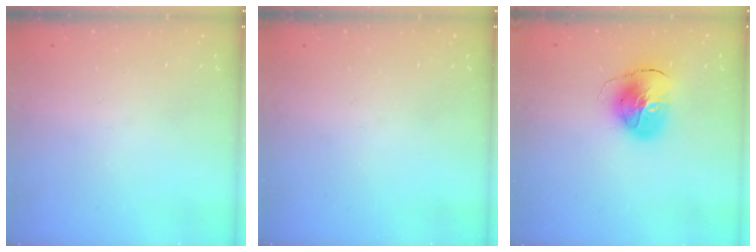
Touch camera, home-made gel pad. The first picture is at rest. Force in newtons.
{"total": 0.0}
{"total": 11.3, "press": 11.2, "slide": 1.4}